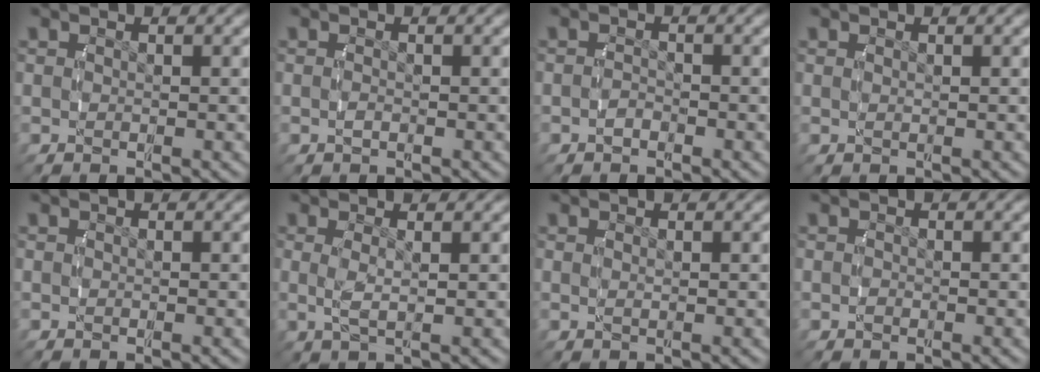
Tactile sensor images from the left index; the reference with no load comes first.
{"total": 0.6, "force": [-0.4, -0.1, 0.4], "torque": [-0.013, -0.003, -0.005]}
{"total": 0.9, "force": [-0.8, 0.3, 0.3], "torque": [-0.007, -0.001, -0.015]}
{"total": 0.6, "force": [0.1, -0.4, 0.5], "torque": [-0.013, -0.006, 0.007]}
{"total": 0.0}
{"total": 2.2, "force": [0.4, 0.1, 2.1], "torque": [-0.052, -0.008, 0.016]}
{"total": 0.9, "force": [0.3, -0.5, 0.7], "torque": [-0.015, -0.005, 0.010]}
{"total": 0.0}